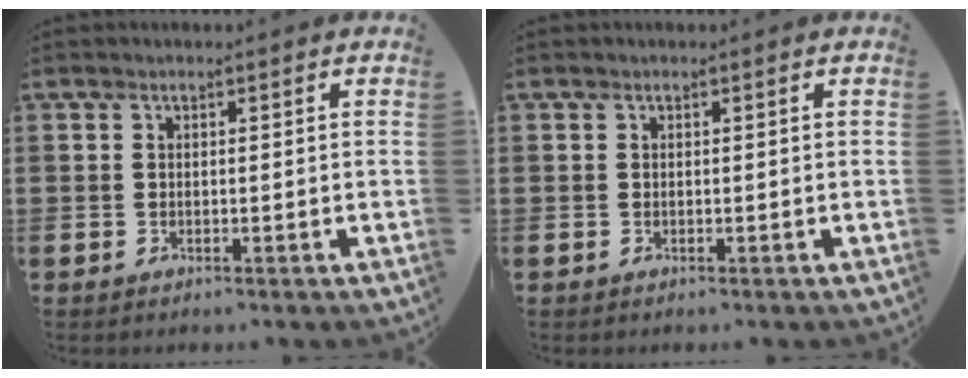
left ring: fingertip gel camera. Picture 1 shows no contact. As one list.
[{"total": 0.0}]